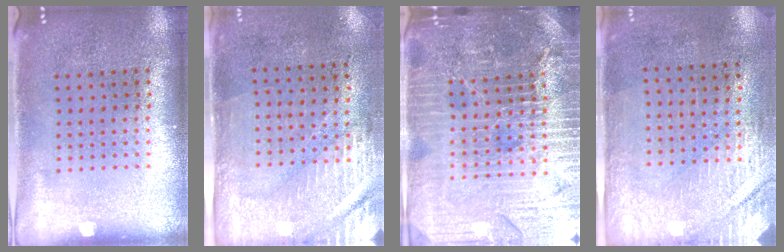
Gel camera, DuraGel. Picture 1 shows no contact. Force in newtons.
{"total": 3.0, "press": 2.5, "slide": 1.6}
{"total": 5.2, "press": 4.8, "slide": 2.1}
{"total": 2.8, "press": 2.4, "slide": 1.4}